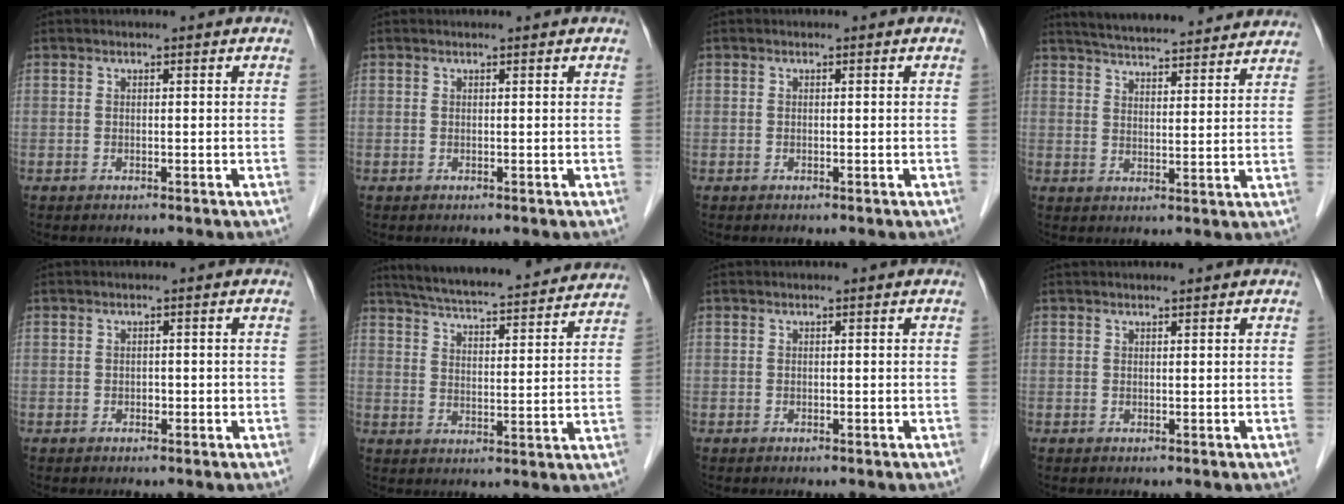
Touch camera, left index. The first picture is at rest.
{"total": 0.8, "force": [0.8, 0.0, 0.3], "torque": [-0.007, 0.007, 0.012]}
{"total": 0.0}
{"total": 22.0, "force": [20.4, 2.9, 7.7], "torque": [-0.121, 0.014, 0.270]}
{"total": 0.8, "force": [-0.1, 0.6, 0.4], "torque": [-0.007, 0.003, -0.003]}
{"total": 24.1, "force": [22.1, 2.8, 9.1], "torque": [-0.147, -0.002, 0.295]}
{"total": 0.0}
{"total": 2.0, "force": [1.8, 0.2, 1.0], "torque": [-0.008, 0.023, 0.028]}